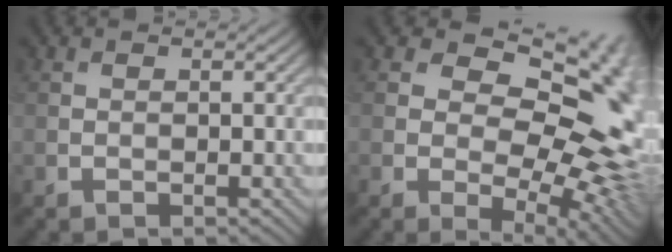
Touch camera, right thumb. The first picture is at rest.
{"total": 17.9, "force": [4.0, 10.9, 13.7], "torque": [-0.149, 0.022, 0.072]}